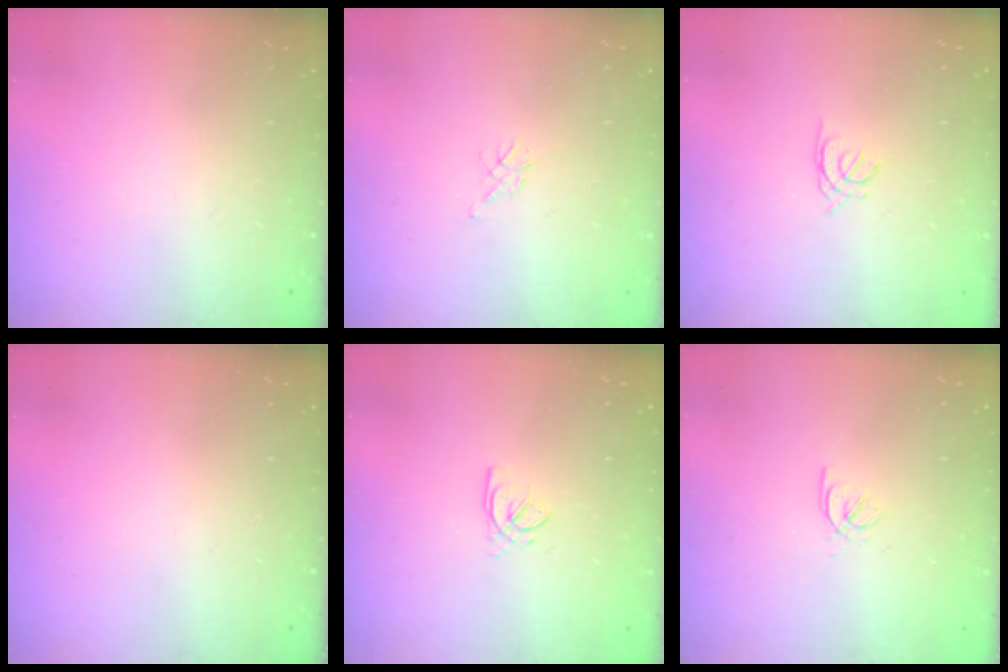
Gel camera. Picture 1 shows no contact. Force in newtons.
{"total": 4.8, "press": 4.8, "slide": 0.7}
{"total": 0.5, "press": 0.4, "slide": 0.3}
{"total": 0.0}
{"total": 2.3, "press": 2.3, "slide": 0.3}
{"total": 2.3, "press": 2.2, "slide": 0.3}